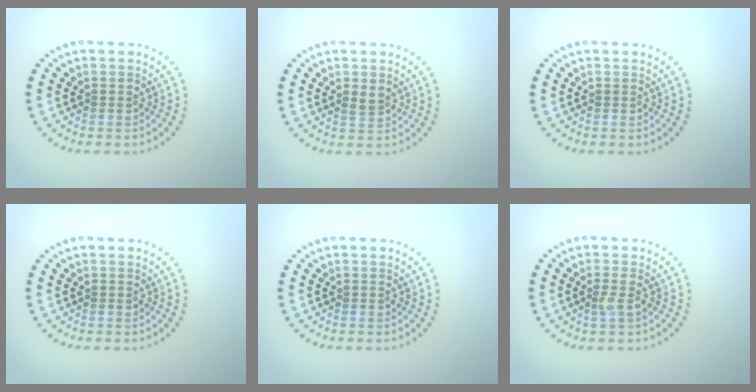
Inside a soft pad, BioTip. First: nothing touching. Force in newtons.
{"total": 1.1, "press": 1.0, "slide": 0.4}
{"total": 0.0}
{"total": 0.0}
{"total": 0.0}
{"total": 1.2, "press": 1.1, "slide": 0.5}